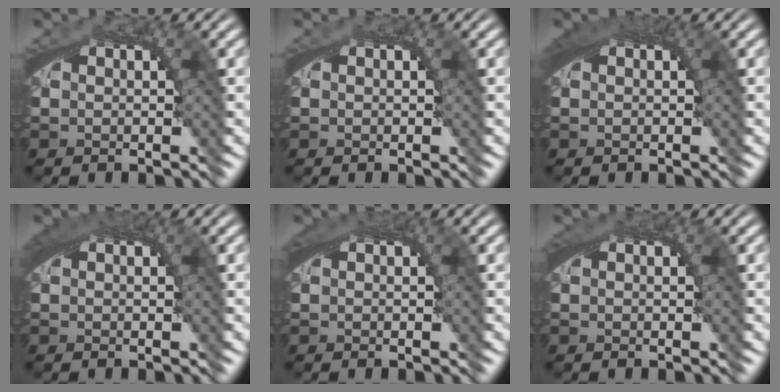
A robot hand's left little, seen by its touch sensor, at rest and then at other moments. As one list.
[{"total": 0.0}, {"total": 2.0, "force": [0.7, 0.5, 1.8], "torque": [-0.026, 0.006, 0.010]}, {"total": 1.5, "force": [0.5, 0.2, 1.4], "torque": [-0.020, 0.005, 0.008]}, {"total": 1.2, "force": [0.3, 0.2, 1.1], "torque": [-0.017, 0.003, 0.006]}, {"total": 0.7, "force": [0.2, 0.1, 0.6], "torque": [-0.011, 0.001, 0.004]}]